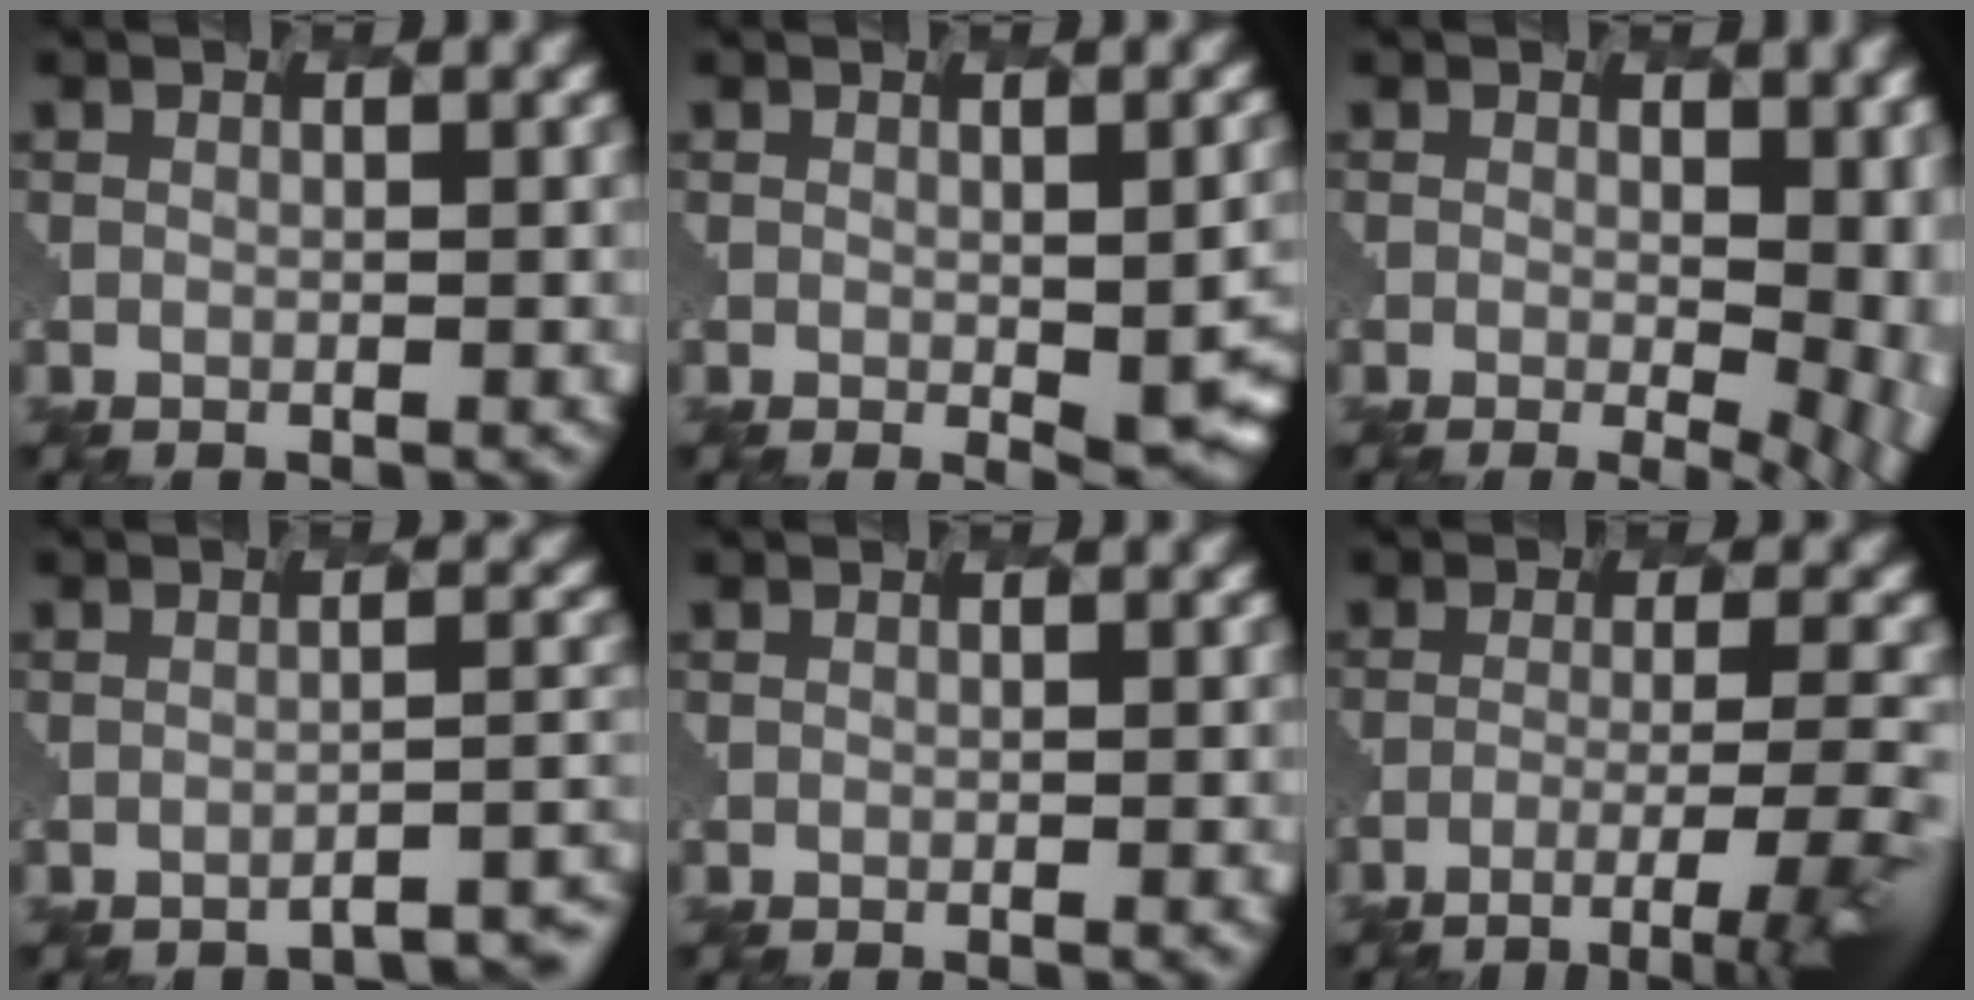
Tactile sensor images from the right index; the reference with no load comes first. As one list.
[{"total": 7.3, "force": [-1.7, 3.3, 6.3], "torque": [-0.073, -0.023, -0.003]}, {"total": 9.2, "force": [-0.7, 4.7, 7.9], "torque": [-0.067, -0.010, 0.005]}, {"total": 3.9, "force": [-3.3, 0.8, 1.8], "torque": [-0.017, 0.010, -0.045]}, {"total": 0.8, "force": [0.0, 0.3, 0.7], "torque": [0.000, 0.004, -0.006]}, {"total": 7.1, "force": [-4.7, 1.2, 5.3], "torque": [-0.081, 0.000, -0.060]}]